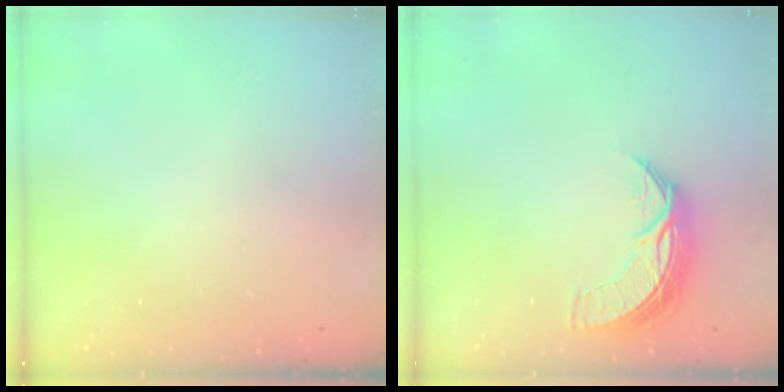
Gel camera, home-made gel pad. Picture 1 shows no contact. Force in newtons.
{"total": 7.9, "press": 7.9, "slide": 0.5}